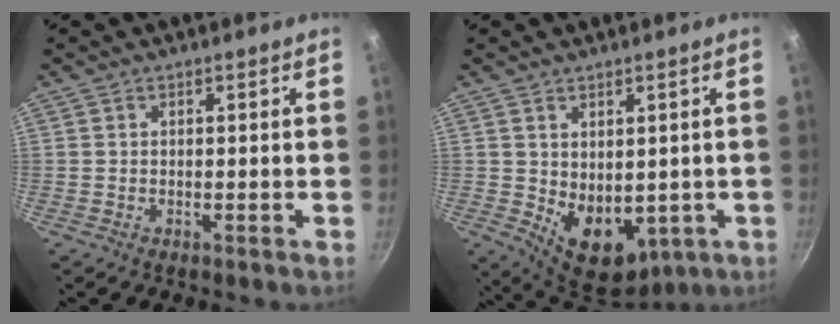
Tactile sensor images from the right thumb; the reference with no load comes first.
{"total": 10.9, "force": [-0.7, 7.6, 7.8], "torque": [-0.088, -0.021, 0.016]}